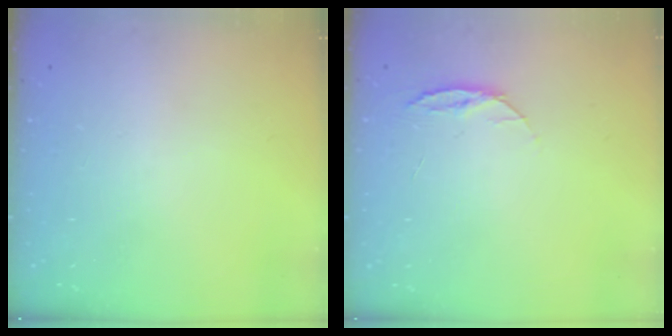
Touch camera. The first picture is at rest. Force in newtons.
{"total": 6.6, "press": 6.5, "slide": 0.7}